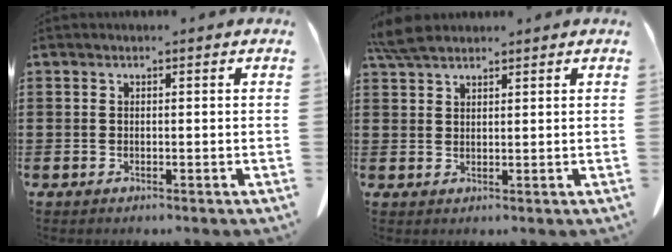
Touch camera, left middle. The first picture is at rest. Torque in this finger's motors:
{"motor_torque": [0.43, 0.20, 0.07, 0.04]}